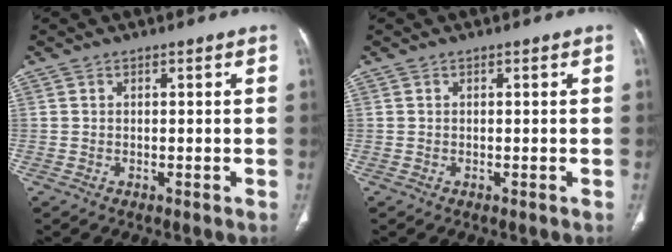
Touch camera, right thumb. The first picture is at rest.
{"total": 0.0}